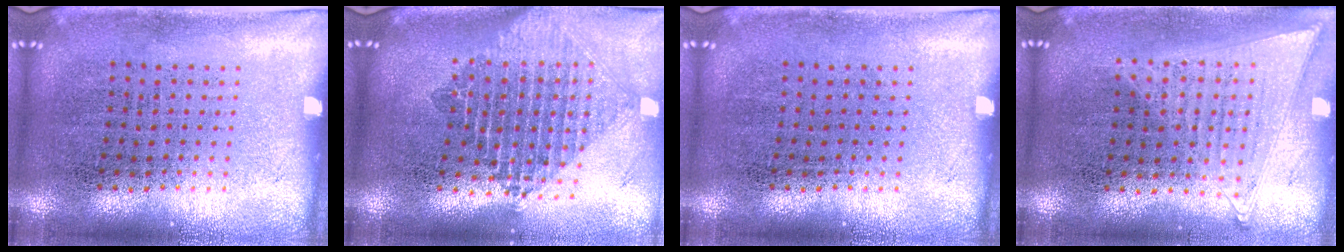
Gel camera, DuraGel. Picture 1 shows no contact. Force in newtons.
{"total": 2.2, "press": 1.7, "slide": 1.4}
{"total": 0.0}
{"total": 1.0, "press": 1.0, "slide": 0.4}